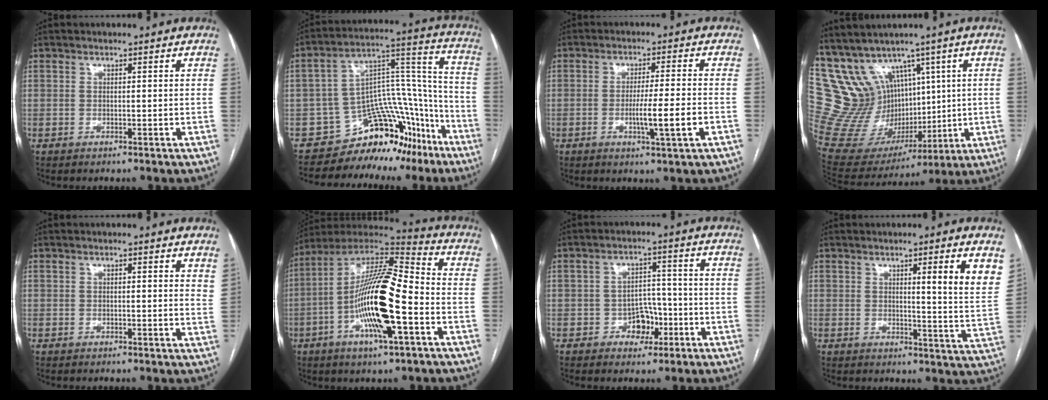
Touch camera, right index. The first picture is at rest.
{"total": 16.6, "force": [-13.0, 8.0, 6.4], "torque": [-0.068, 0.089, -0.194]}
{"total": 9.3, "force": [-2.9, -0.6, 8.9], "torque": [-0.152, -0.011, -0.049]}
{"total": 15.9, "force": [7.8, 12.3, 6.5], "torque": [-0.150, 0.068, 0.199]}
{"total": 3.0, "force": [2.4, 0.8, 1.6], "torque": [-0.020, -0.006, 0.021]}
{"total": 19.6, "force": [-4.9, 3.5, 18.7], "torque": [-0.354, 0.001, -0.087]}
{"total": 5.0, "force": [-2.0, 3.8, 2.6], "torque": [-0.032, 0.016, -0.028]}
{"total": 9.3, "force": [4.7, -0.2, 7.9], "torque": [-0.094, -0.027, 0.054]}